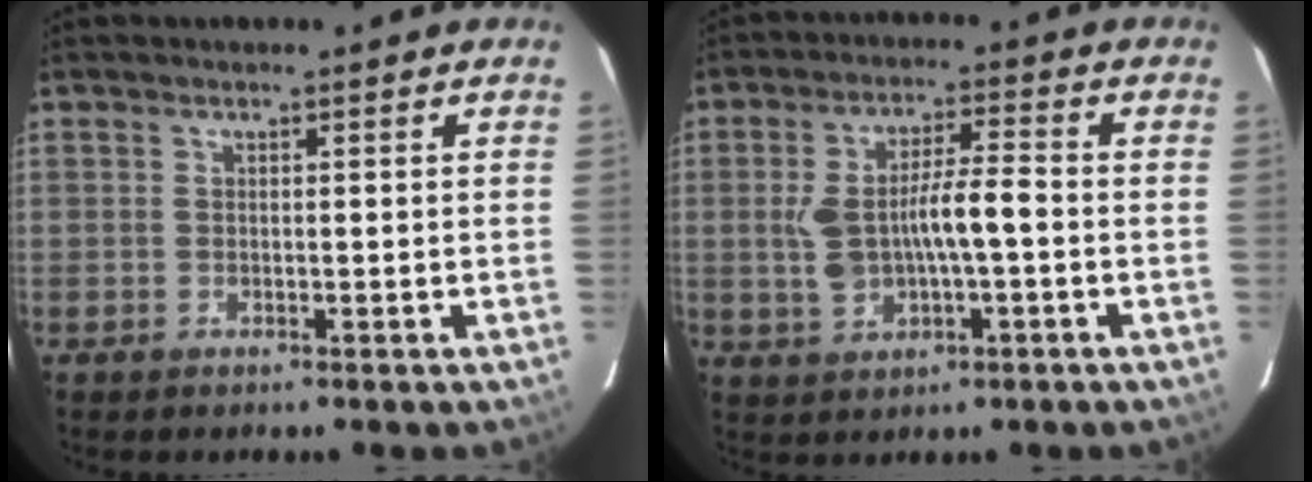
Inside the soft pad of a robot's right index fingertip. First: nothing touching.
{"total": 8.8, "force": [-0.6, 2.5, 8.5], "torque": [-0.170, 0.018, -0.004]}